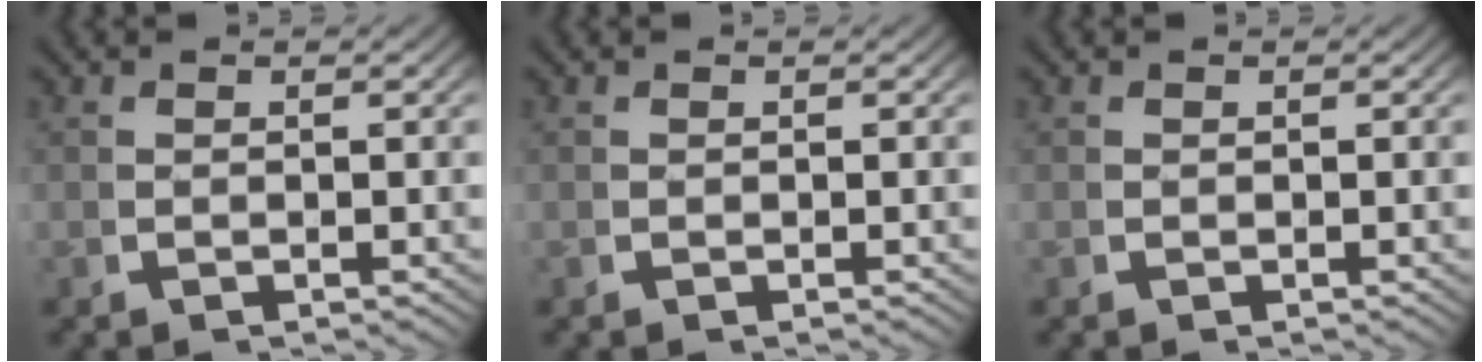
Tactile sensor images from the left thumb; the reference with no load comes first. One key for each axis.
{"total": 0.0}
{"total": 0.0}